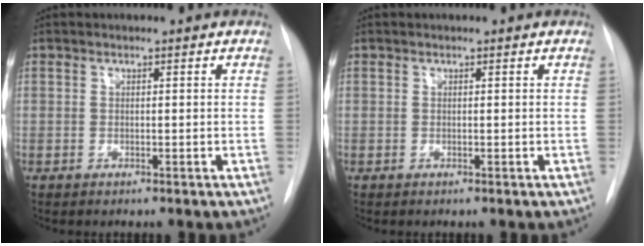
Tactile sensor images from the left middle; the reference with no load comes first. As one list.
[{"total": 0.0}]